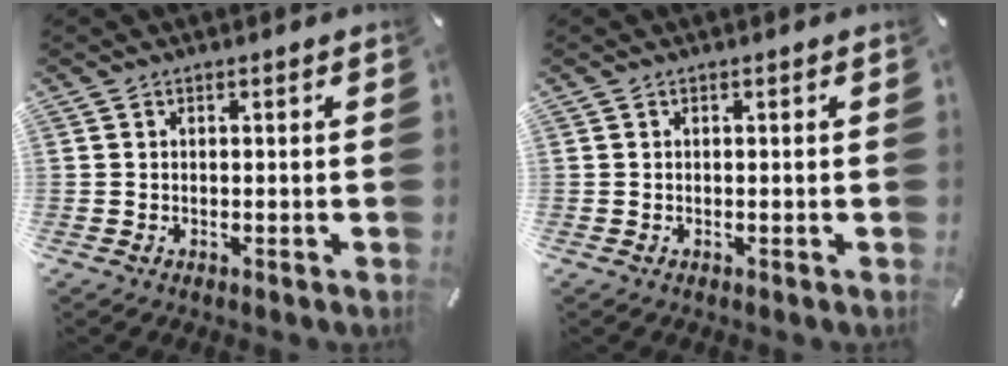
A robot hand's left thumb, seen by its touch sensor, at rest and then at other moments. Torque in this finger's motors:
{"motor_torque": [-0.02, 0.02, -0.04, -0.04, 0.00]}